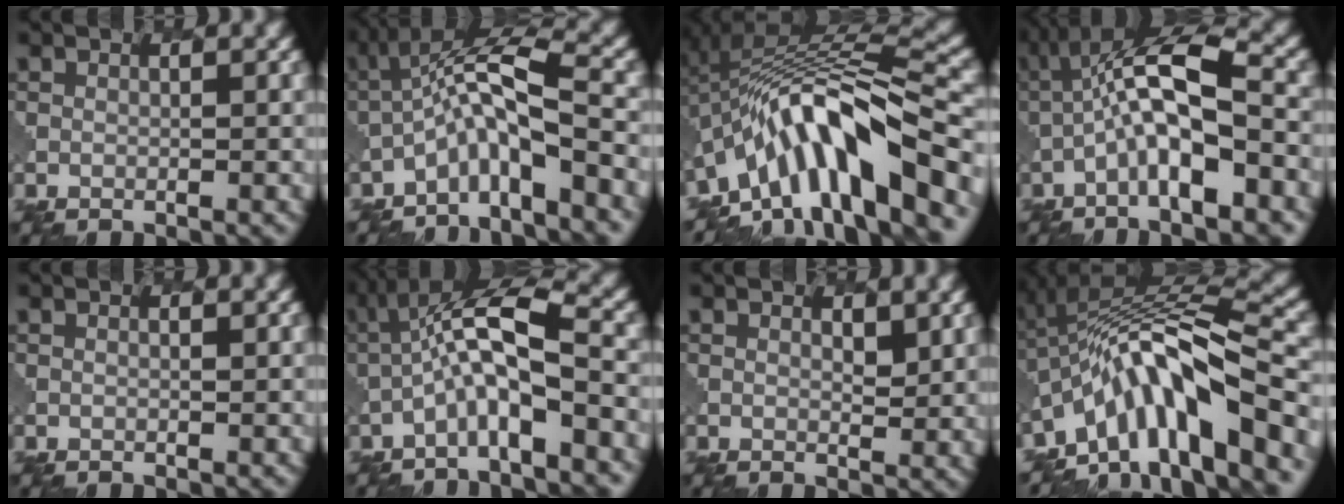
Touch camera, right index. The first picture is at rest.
{"total": 6.7, "force": [-3.0, 1.3, 5.8], "torque": [-0.107, 0.020, -0.060]}
{"total": 11.8, "force": [-5.8, 3.4, 9.7], "torque": [-0.145, 0.022, -0.092]}
{"total": 8.5, "force": [-2.0, 2.1, 8.0], "torque": [-0.144, 0.023, -0.038]}
{"total": 0.0}
{"total": 6.1, "force": [-1.9, 1.2, 5.7], "torque": [-0.107, 0.021, -0.041]}
{"total": 1.3, "force": [1.0, 0.5, 0.8], "torque": [-0.013, -0.006, 0.022]}
{"total": 10.6, "force": [-5.3, 2.8, 8.8], "torque": [-0.131, 0.017, -0.088]}